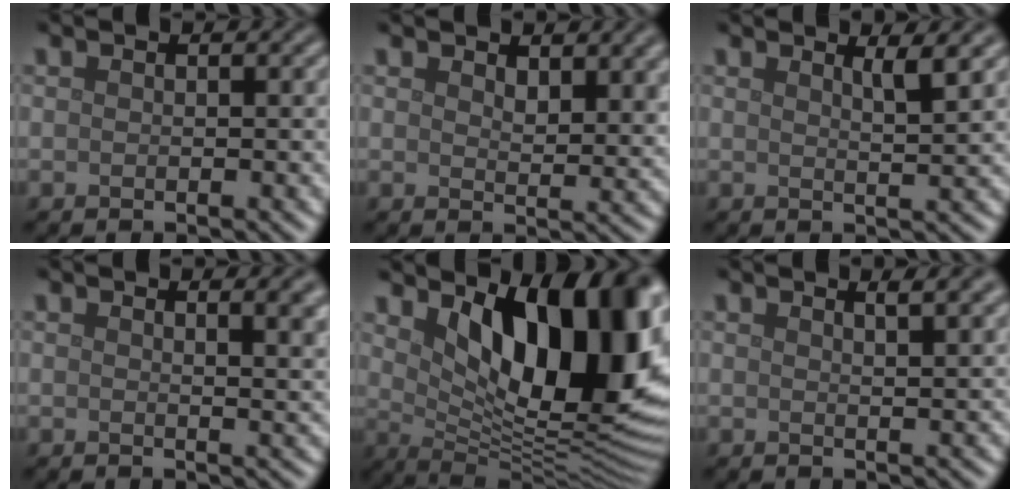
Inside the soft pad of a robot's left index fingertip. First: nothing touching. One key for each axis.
{"total": 3.7, "fx": 2.1, "fy": 1.8, "fz": 2.4, "tx": -0.038, "ty": -0.003, "tz": 0.038}
{"total": 2.1, "fx": 1.4, "fy": 0.5, "fz": 1.5, "tx": -0.014, "ty": 0.000, "tz": 0.018}
{"total": 3.7, "fx": 2.1, "fy": 1.5, "fz": 2.7, "tx": -0.012, "ty": 0.008, "tz": 0.026}
{"total": 13.9, "fx": 4.1, "fy": 6.4, "fz": 11.7, "tx": -0.131, "ty": -0.009, "tz": 0.064}
{"total": 2.8, "fx": 1.9, "fy": 0.9, "fz": 1.8, "tx": -0.006, "ty": 0.013, "tz": 0.011}